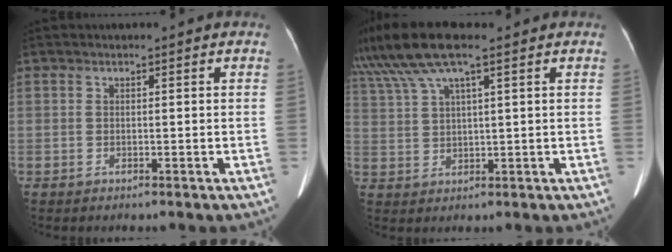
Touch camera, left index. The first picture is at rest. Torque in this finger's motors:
{"motor_torque": [1.11, -1.03, 0.98, 0.21]}